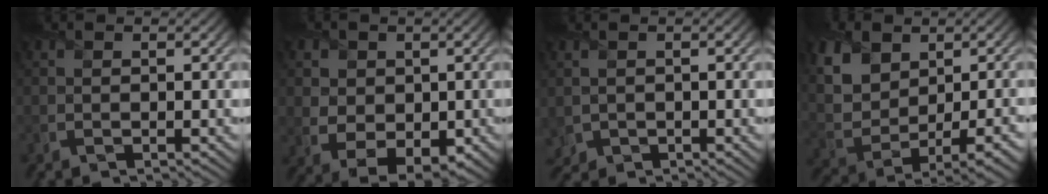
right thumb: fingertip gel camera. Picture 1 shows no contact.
{"total": 6.4, "force": [0.9, 5.3, 3.5], "torque": [-0.092, -0.011, 0.023]}
{"total": 1.7, "force": [-0.2, 1.6, 0.6], "torque": [-0.026, -0.010, -0.001]}
{"total": 11.6, "force": [3.6, 7.5, 8.0], "torque": [-0.181, 0.014, 0.083]}